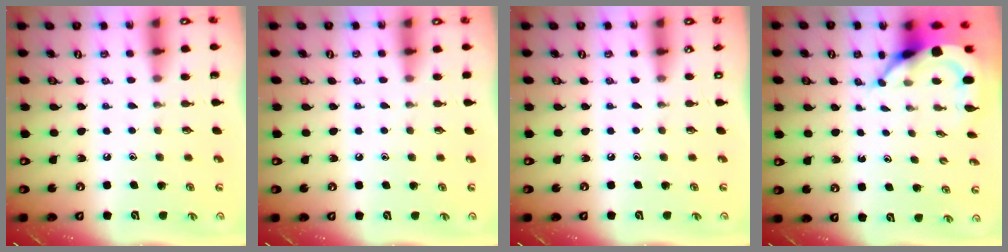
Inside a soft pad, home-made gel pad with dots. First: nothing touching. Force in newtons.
{"total": 4.1, "press": 4.0, "slide": 0.6}
{"total": 0.0}
{"total": 5.5, "press": 5.4, "slide": 0.6}